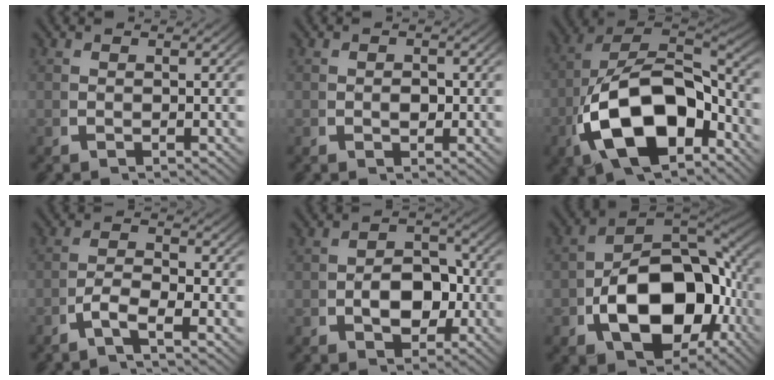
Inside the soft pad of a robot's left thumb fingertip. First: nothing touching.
{"total": 1.4, "force": [0.0, 1.0, 0.9], "torque": [-0.020, -0.007, 0.004]}
{"total": 16.5, "force": [-2.6, 10.3, 12.7], "torque": [-0.257, -0.048, -0.016]}
{"total": 3.5, "force": [-1.3, 1.6, 2.8], "torque": [-0.059, -0.006, -0.030]}
{"total": 5.8, "force": [-0.6, 3.9, 4.2], "torque": [-0.073, -0.018, 0.001]}
{"total": 15.8, "force": [-2.5, 10.0, 11.9], "torque": [-0.226, -0.046, -0.011]}